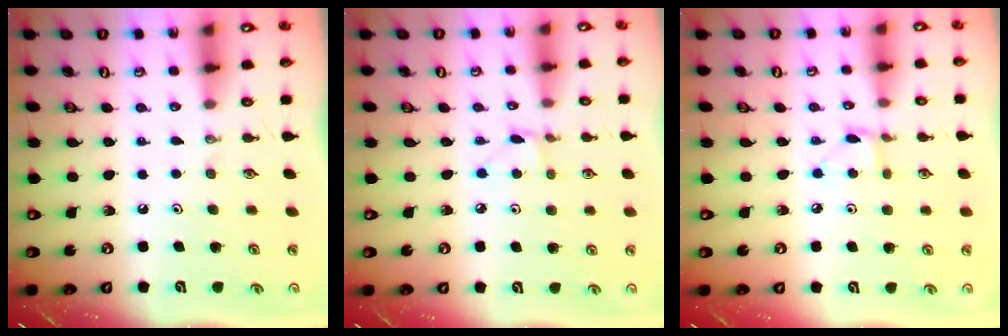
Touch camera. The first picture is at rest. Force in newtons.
{"total": 2.6, "press": 2.6, "slide": 0.4}
{"total": 3.4, "press": 3.4, "slide": 0.5}